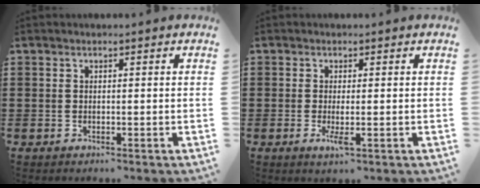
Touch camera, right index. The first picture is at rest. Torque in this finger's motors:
{"motor_torque": [0.69, -0.06, 0.16, 0.03]}